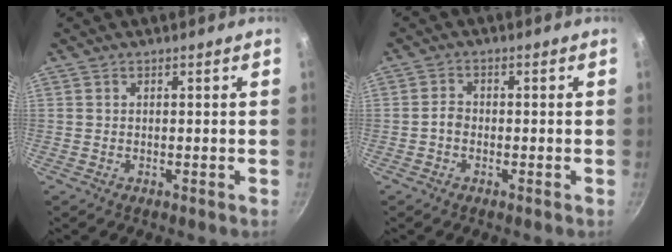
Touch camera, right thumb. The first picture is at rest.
{"total": 1.9, "force": [-0.8, 1.4, 1.1], "torque": [-0.019, 0.015, -0.019]}